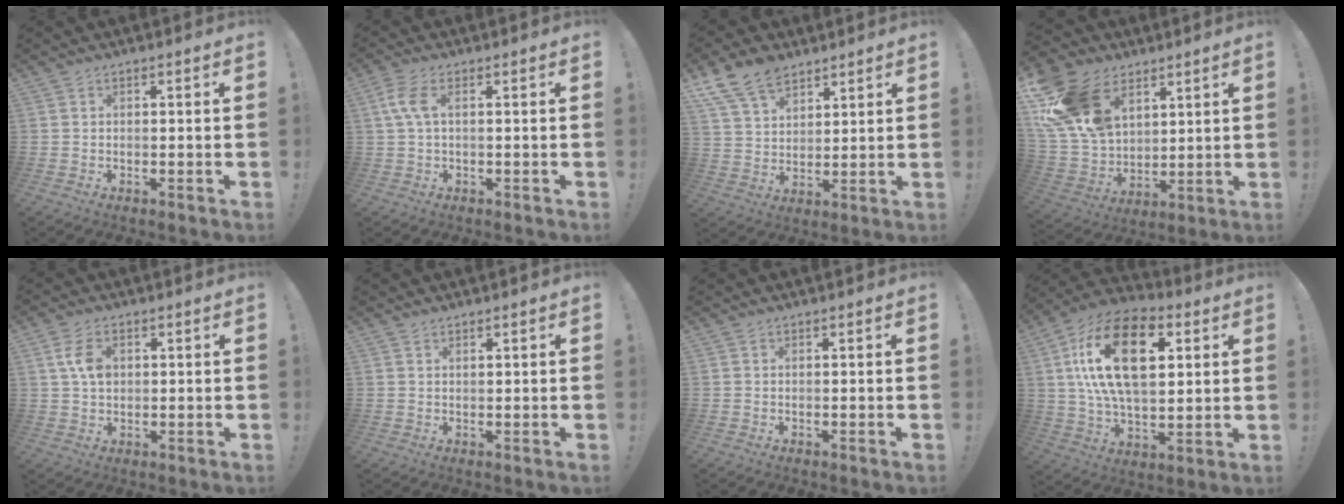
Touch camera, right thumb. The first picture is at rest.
{"total": 5.6, "force": [1.0, 2.4, 5.0], "torque": [-0.108, 0.002, 0.018]}
{"total": 12.3, "force": [8.8, 7.3, 4.7], "torque": [-0.093, -0.047, 0.172]}
{"total": 21.0, "force": [10.1, 14.1, 11.9], "torque": [-0.244, -0.047, 0.198]}
{"total": 6.7, "force": [1.5, 4.5, 4.8], "torque": [-0.084, -0.002, 0.024]}
{"total": 0.9, "force": [0.9, 0.3, 0.2], "torque": [0.005, -0.005, 0.015]}
{"total": 0.0}
{"total": 24.5, "force": [7.0, 13.8, 19.0], "torque": [-0.345, -0.018, 0.115]}